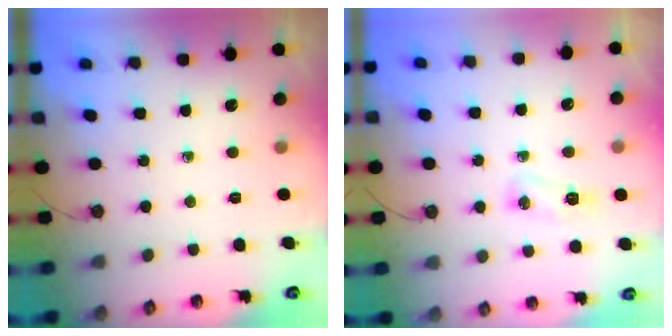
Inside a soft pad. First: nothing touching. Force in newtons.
{"total": 4.6, "press": 4.6, "slide": 0.7}